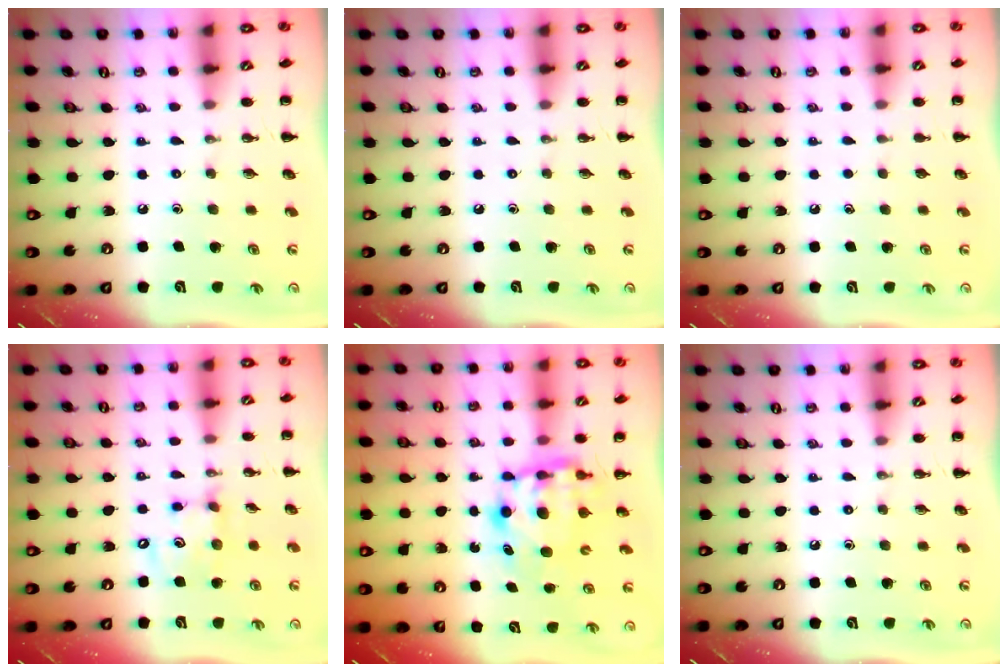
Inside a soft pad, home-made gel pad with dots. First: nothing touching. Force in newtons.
{"total": 0.0}
{"total": 0.8, "press": 0.8, "slide": 0.1}
{"total": 10.1, "press": 9.9, "slide": 1.9}
{"total": 6.8, "press": 6.8, "slide": 1.0}
{"total": 0.0}